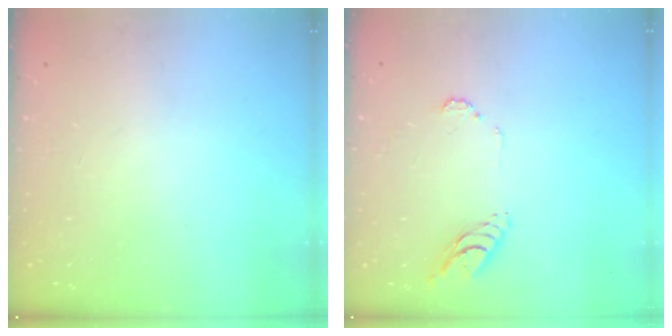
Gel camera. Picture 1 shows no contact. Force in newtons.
{"total": 8.9, "press": 8.8, "slide": 0.8}